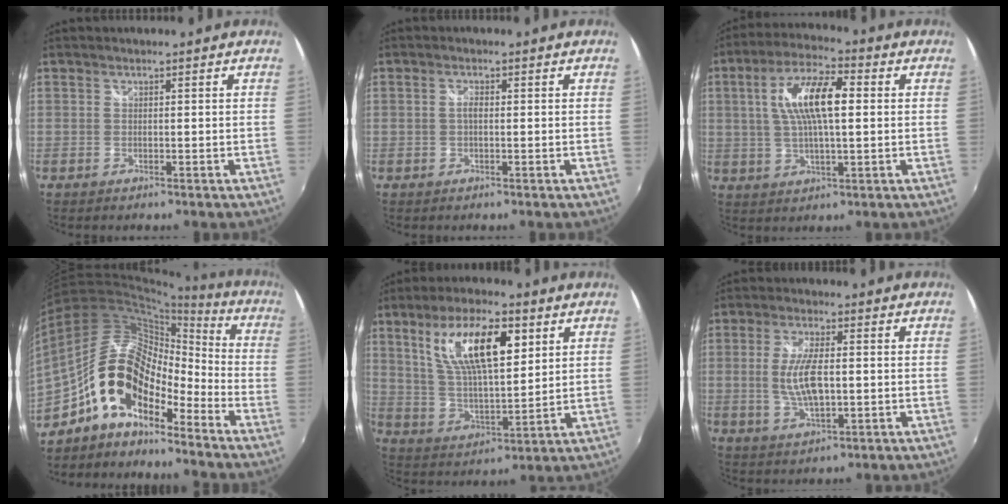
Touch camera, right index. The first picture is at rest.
{"total": 1.3, "force": [0.0, 0.5, 1.1], "torque": [-0.023, 0.003, -0.004]}
{"total": 11.9, "force": [1.9, 3.8, 11.1], "torque": [-0.209, 0.016, 0.033]}
{"total": 16.5, "force": [-9.6, 7.5, 11.1], "torque": [-0.198, 0.008, -0.195]}
{"total": 15.8, "force": [6.8, 5.5, 13.1], "torque": [-0.240, 0.011, 0.129]}
{"total": 8.1, "force": [-0.2, 2.8, 7.6], "torque": [-0.152, -0.005, 0.000]}